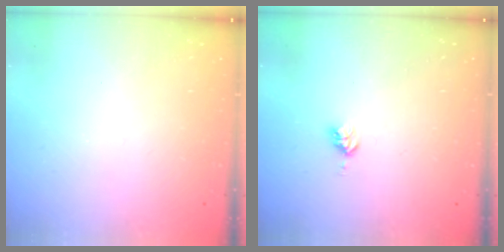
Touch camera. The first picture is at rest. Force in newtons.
{"total": 3.7, "press": 3.7, "slide": 0.5}